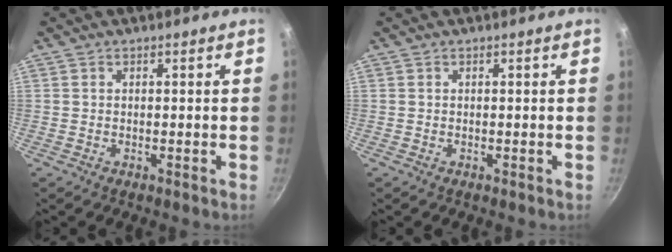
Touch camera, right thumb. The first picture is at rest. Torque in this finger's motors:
{"motor_torque": [-0.01, 0.01, 0.08, -0.06, 0.00]}